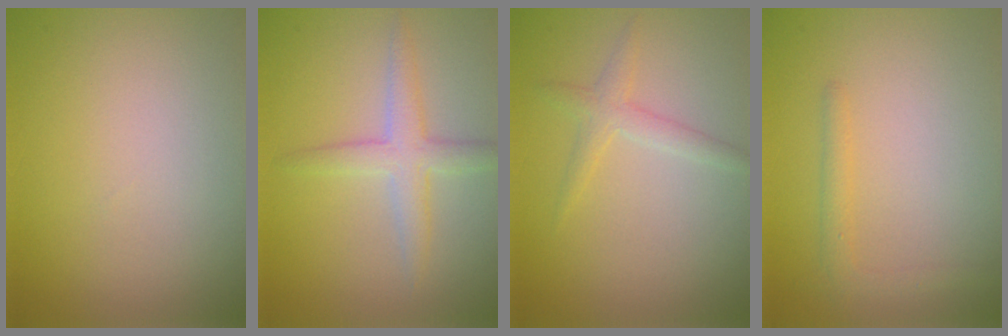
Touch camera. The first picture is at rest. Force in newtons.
{"total": 2.9, "press": 2.9, "slide": 0.1}
{"total": 1.7, "press": 1.7, "slide": 0.1}
{"total": 1.4, "press": 1.4, "slide": 0.1}